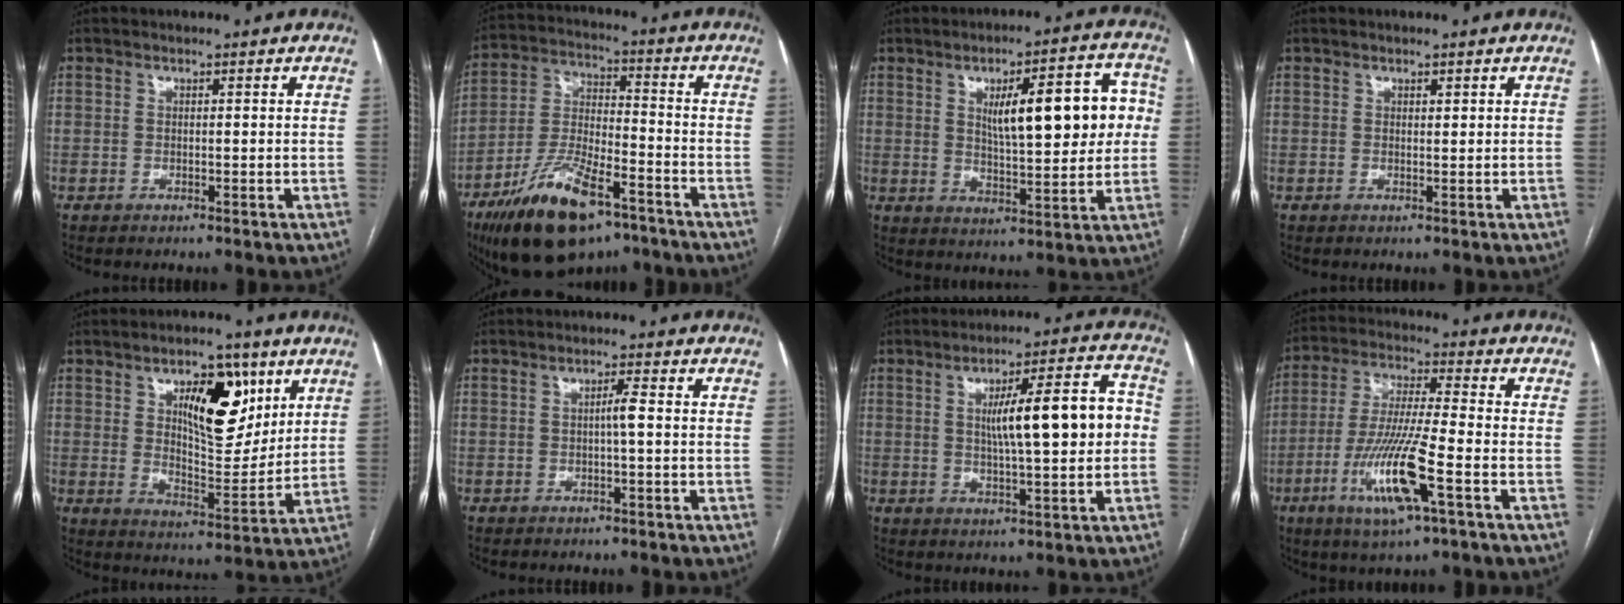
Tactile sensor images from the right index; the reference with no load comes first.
{"total": 17.2, "force": [-10.8, 5.4, 12.2], "torque": [-0.255, -0.014, -0.187]}
{"total": 14.3, "force": [2.8, 3.9, 13.5], "torque": [-0.183, 0.028, 0.044]}
{"total": 0.6, "force": [0.4, 0.3, 0.4], "torque": [-0.006, -0.002, 0.006]}
{"total": 12.6, "force": [5.5, 5.2, 10.0], "torque": [-0.151, 0.003, 0.094]}
{"total": 2.0, "force": [-0.2, -0.1, 1.9], "torque": [-0.032, 0.002, -0.002]}
{"total": 12.7, "force": [0.7, 2.1, 12.5], "torque": [-0.186, 0.031, 0.013]}
{"total": 13.8, "force": [-5.3, 0.8, 12.7], "torque": [-0.260, -0.018, -0.097]}